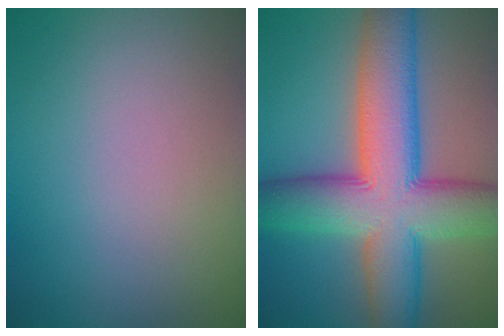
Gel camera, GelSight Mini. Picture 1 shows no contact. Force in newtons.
{"total": 12.3, "press": 12.3, "slide": 0.3}